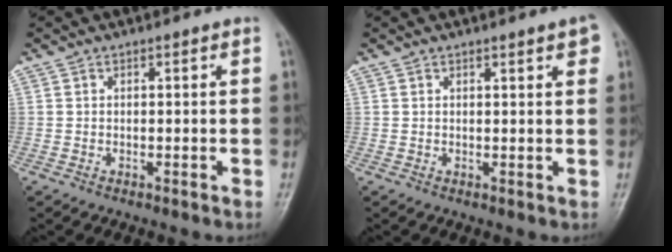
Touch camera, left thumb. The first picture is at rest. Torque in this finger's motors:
{"motor_torque": [-0.20, 0.11, -0.24, 0.09, 0.06]}